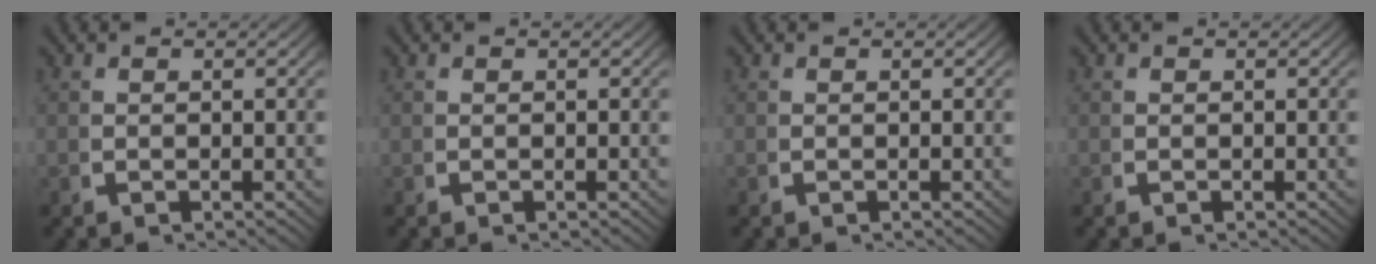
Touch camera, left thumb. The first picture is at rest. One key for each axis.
{"total": 0.0}
{"total": 0.0}
{"total": 0.0}